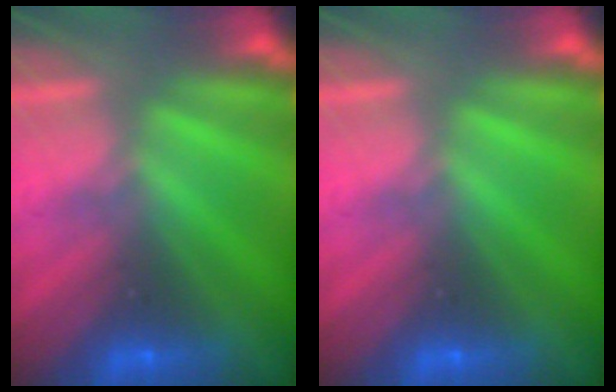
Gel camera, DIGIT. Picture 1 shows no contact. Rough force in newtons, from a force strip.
{"total": 0.0}